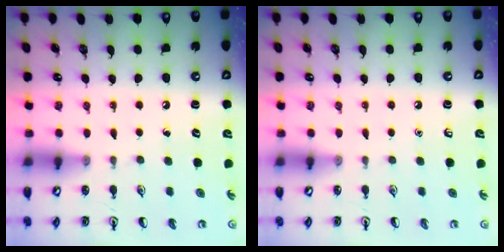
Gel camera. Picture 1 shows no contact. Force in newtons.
{"total": 0.0}